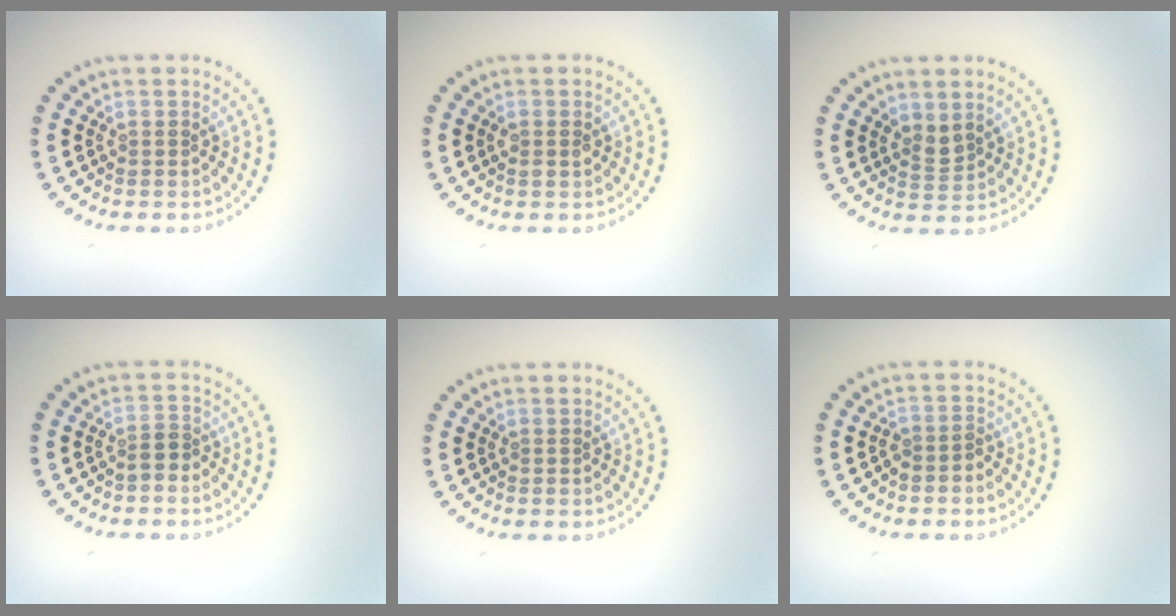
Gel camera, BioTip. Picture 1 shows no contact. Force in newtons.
{"total": 1.1, "press": 1.1, "slide": 0.4}
{"total": 1.6, "press": 1.3, "slide": 1.1}
{"total": 1.4, "press": 1.2, "slide": 0.7}
{"total": 0.0}
{"total": 1.5, "press": 1.1, "slide": 0.9}